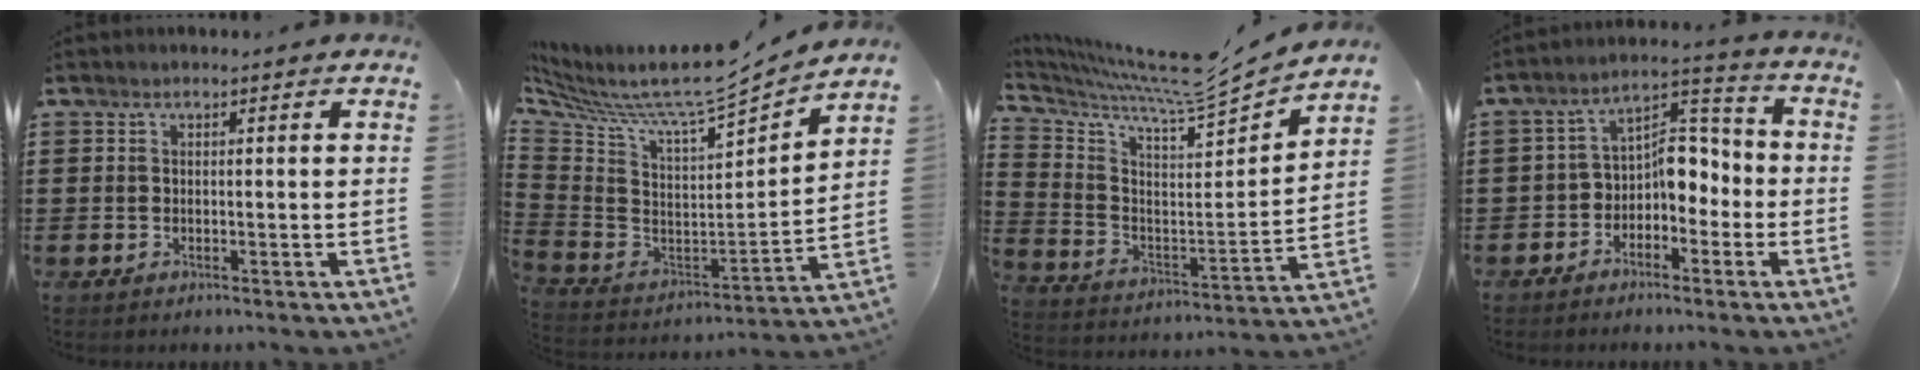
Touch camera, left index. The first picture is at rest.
{"total": 8.5, "force": [6.9, 0.9, 4.7], "torque": [-0.120, -0.061, 0.110]}
{"total": 7.4, "force": [6.9, 0.0, 2.7], "torque": [-0.088, -0.062, 0.112]}
{"total": 5.8, "force": [-1.7, 4.0, 3.7], "torque": [-0.066, 0.007, -0.038]}